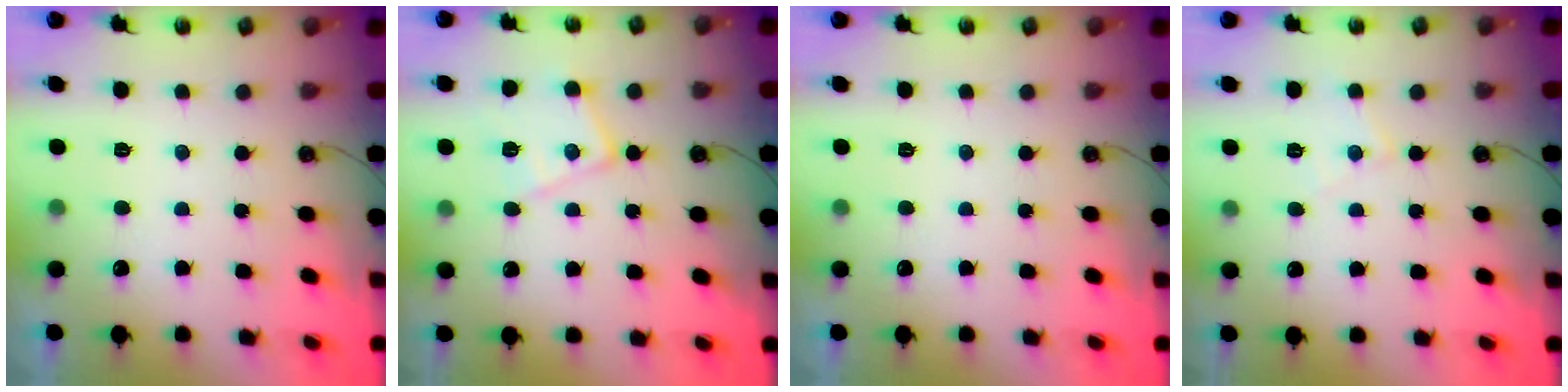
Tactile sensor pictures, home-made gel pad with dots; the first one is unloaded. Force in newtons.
{"total": 13.0, "press": 13.0, "slide": 0.7}
{"total": 0.0}
{"total": 5.4, "press": 5.4, "slide": 0.3}